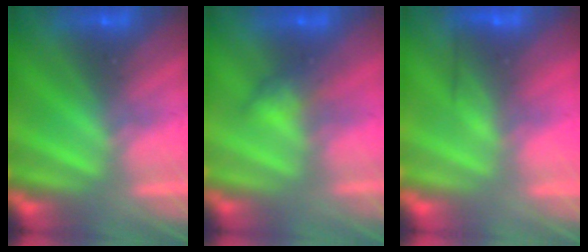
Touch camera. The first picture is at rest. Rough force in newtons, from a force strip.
{"total": 2.7}
{"total": 3.0}